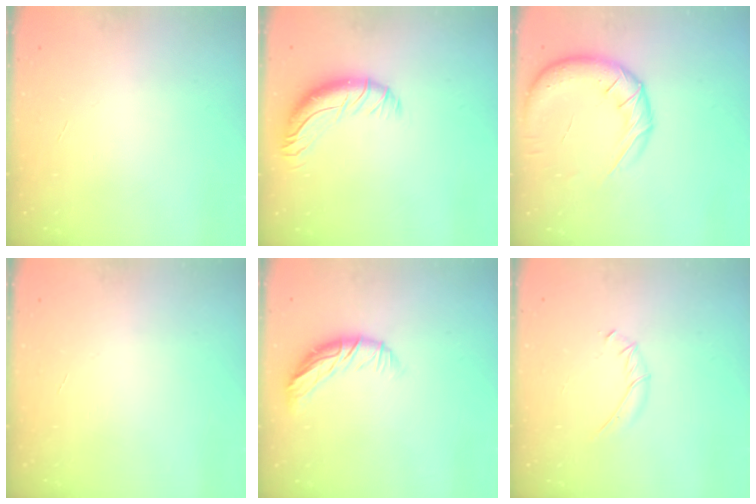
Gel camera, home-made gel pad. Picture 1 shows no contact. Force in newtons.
{"total": 12.4, "press": 12.1, "slide": 2.6}
{"total": 15.8, "press": 15.5, "slide": 3.5}
{"total": 0.0}
{"total": 10.2, "press": 10.2, "slide": 0.2}
{"total": 4.4, "press": 4.2, "slide": 1.1}